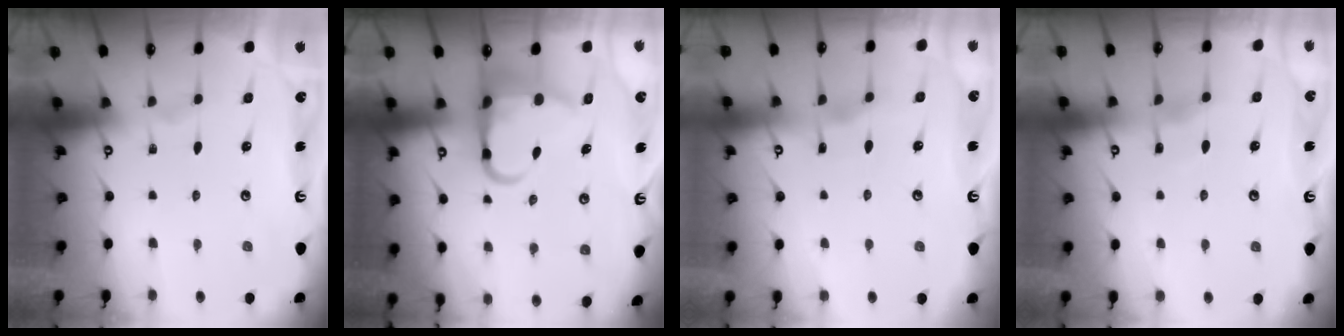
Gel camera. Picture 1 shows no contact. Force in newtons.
{"total": 9.6, "press": 9.3, "slide": 2.3}
{"total": 2.8, "press": 2.8, "slide": 0.4}
{"total": 5.3, "press": 5.3, "slide": 0.4}